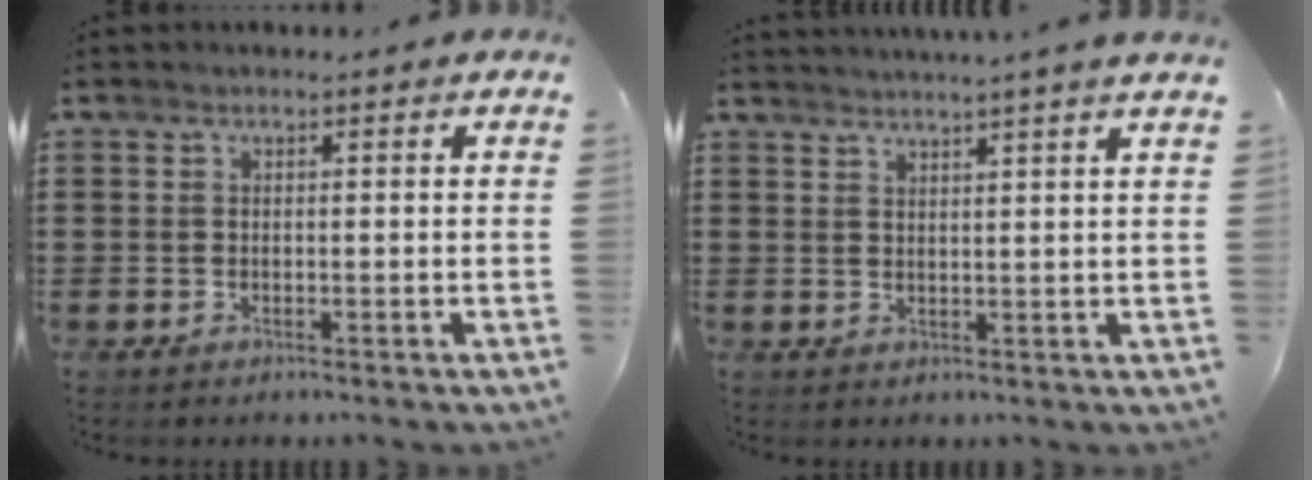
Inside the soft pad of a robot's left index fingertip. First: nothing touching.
{"total": 2.4, "force": [2.1, -1.0, 0.4], "torque": [-0.010, -0.008, 0.040]}